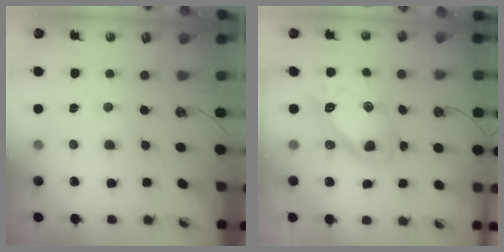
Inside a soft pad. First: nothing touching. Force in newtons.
{"total": 14.3, "press": 14.2, "slide": 1.4}